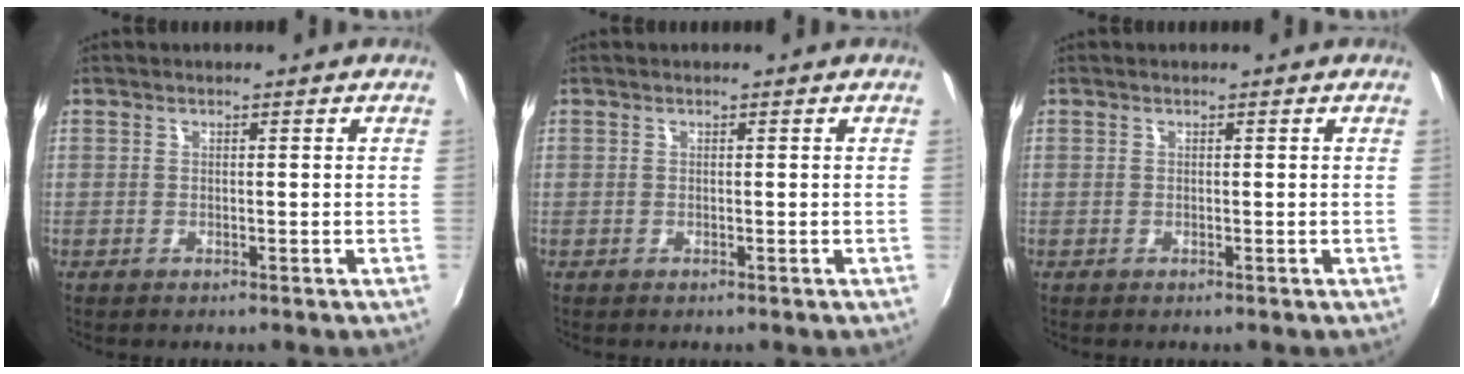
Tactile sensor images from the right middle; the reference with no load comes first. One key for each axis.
{"total": 0.0}
{"total": 0.0}